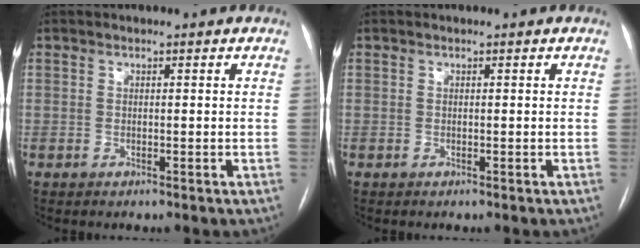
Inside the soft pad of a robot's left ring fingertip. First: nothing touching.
{"total": 0.0}